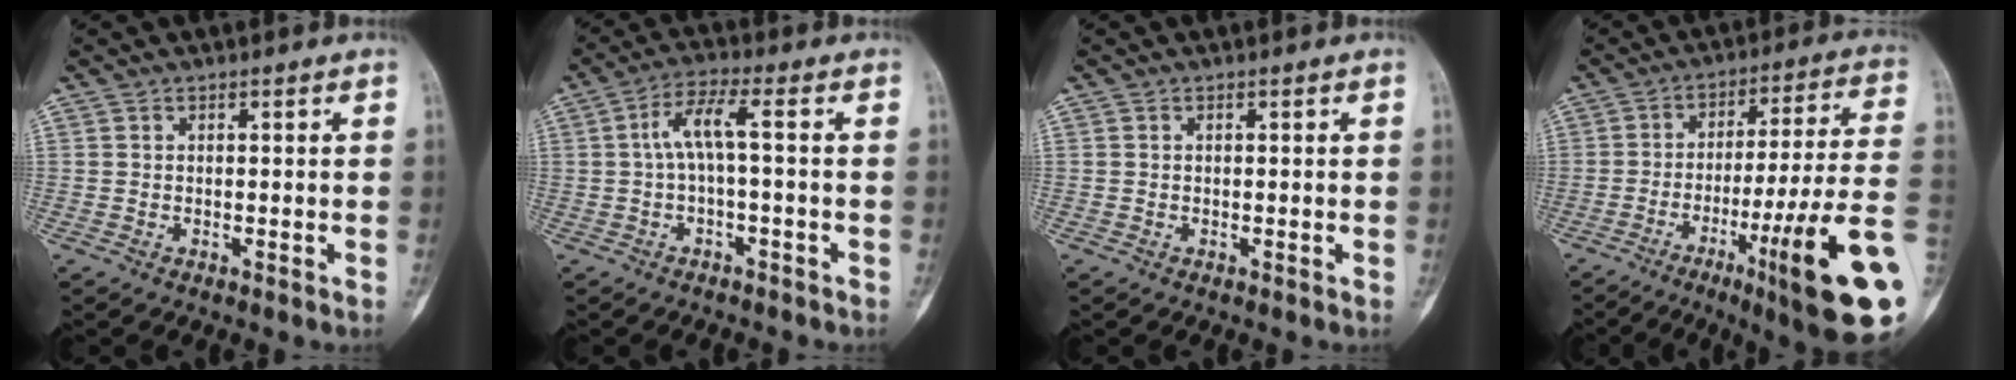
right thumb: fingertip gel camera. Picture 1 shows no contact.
{"total": 5.6, "force": [0.0, 1.0, 5.5], "torque": [-0.119, 0.029, -0.003]}
{"total": 0.0}
{"total": 22.4, "force": [-8.0, 1.3, 20.9], "torque": [-0.282, 0.018, -0.119]}